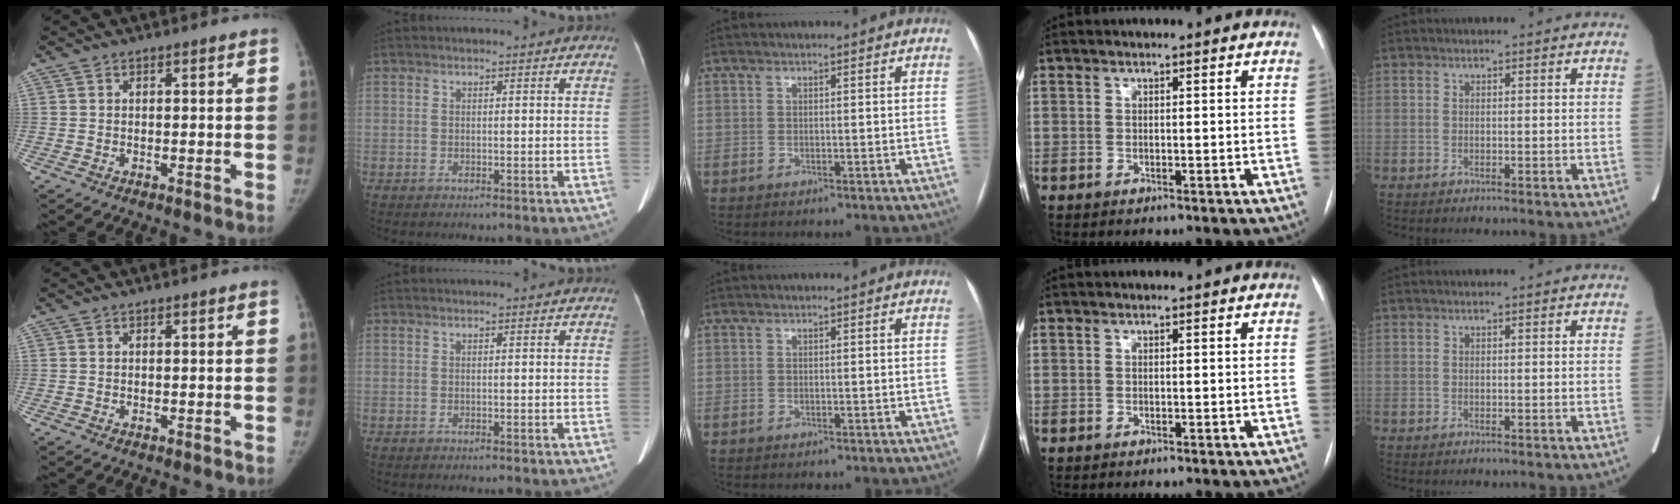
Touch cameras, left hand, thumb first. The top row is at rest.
{}